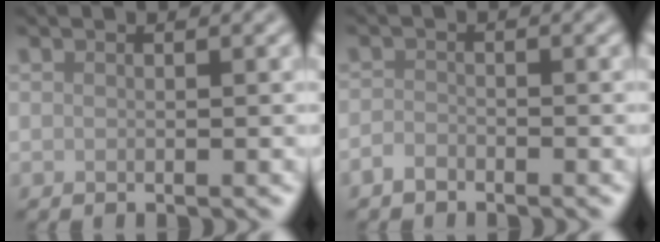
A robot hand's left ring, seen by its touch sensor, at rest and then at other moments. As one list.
[{"total": 1.3, "force": [-1.1, 0.6, 0.4], "torque": [-0.005, 0.002, -0.025]}]